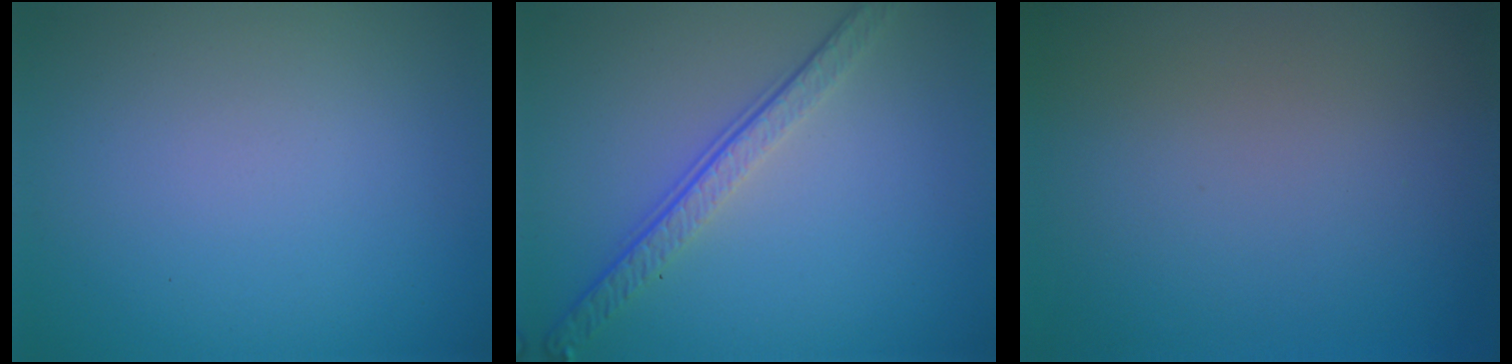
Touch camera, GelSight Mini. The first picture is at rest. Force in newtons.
{"total": 3.8, "press": 2.7, "slide": 2.7}
{"total": 0.0}